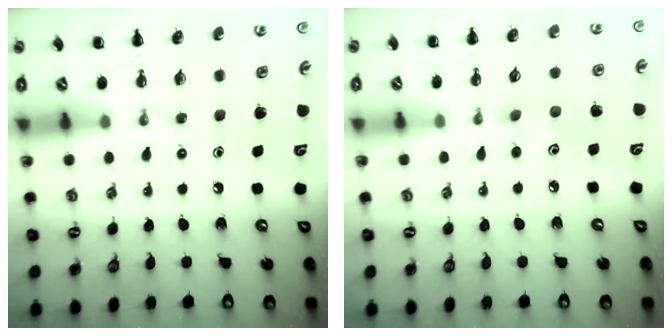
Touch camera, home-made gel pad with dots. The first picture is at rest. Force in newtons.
{"total": 4.1, "press": 3.9, "slide": 1.1}